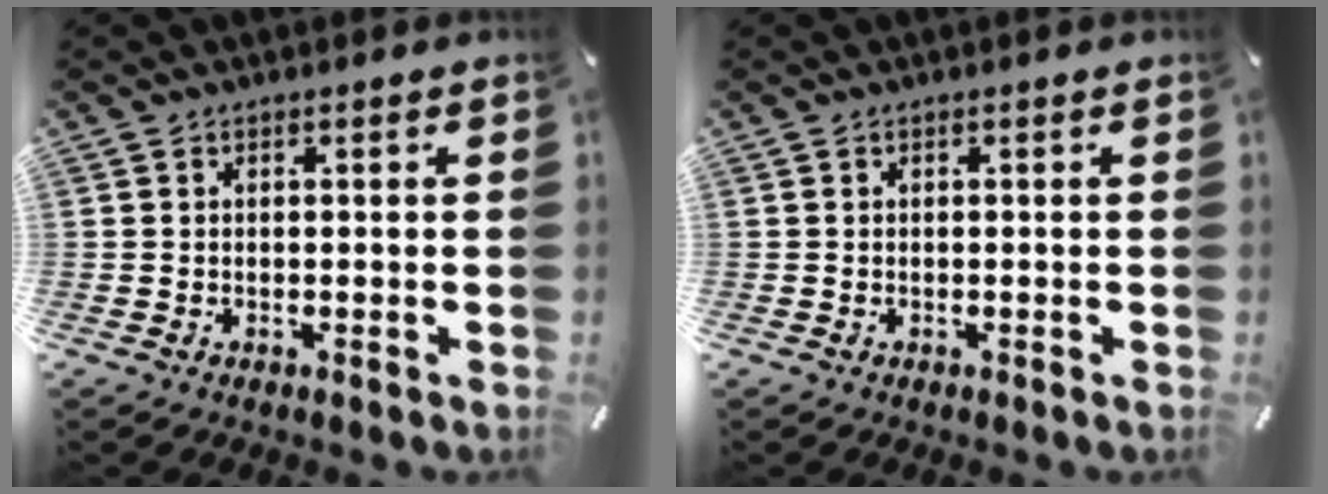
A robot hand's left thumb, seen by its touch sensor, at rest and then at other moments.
{"total": 0.0}